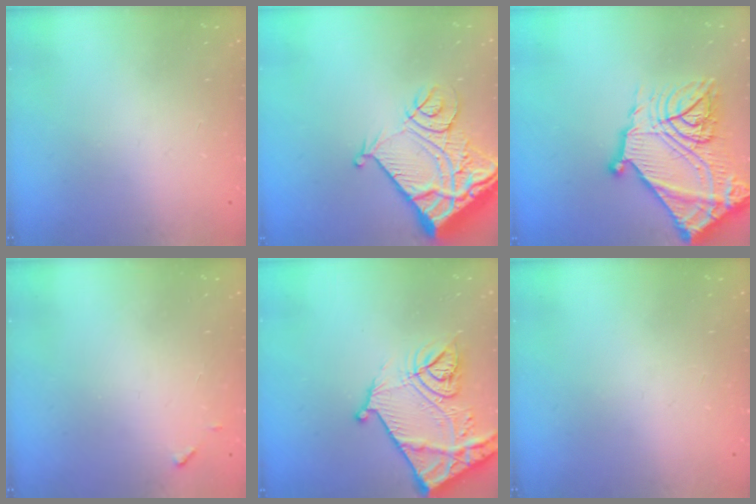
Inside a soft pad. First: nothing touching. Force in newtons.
{"total": 16.1, "press": 16.0, "slide": 2.0}
{"total": 28.8, "press": 28.7, "slide": 2.7}
{"total": 4.6, "press": 4.6, "slide": 0.3}
{"total": 18.3, "press": 18.2, "slide": 2.0}
{"total": 0.0}